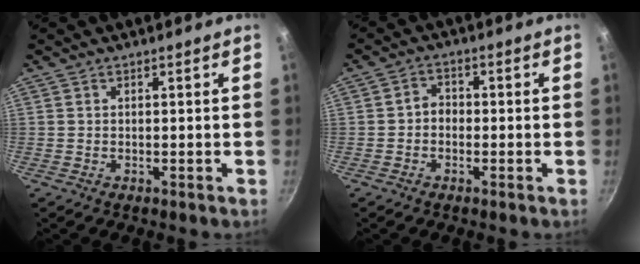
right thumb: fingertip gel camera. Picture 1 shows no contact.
{"total": 2.8, "force": [-0.9, 2.3, 1.3], "torque": [-0.009, 0.016, -0.021]}